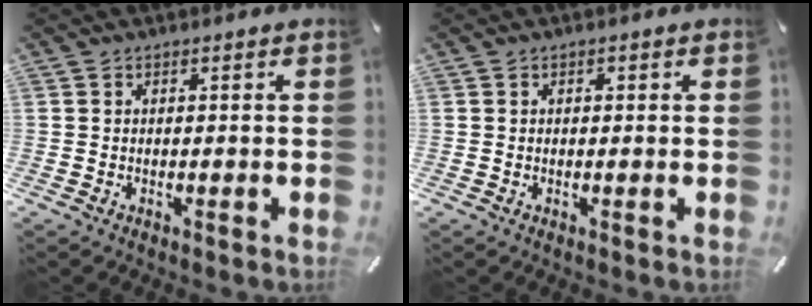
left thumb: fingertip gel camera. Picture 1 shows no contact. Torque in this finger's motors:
{"motor_torque": [-0.21, -0.48, 0.04, 0.16, 0.01]}